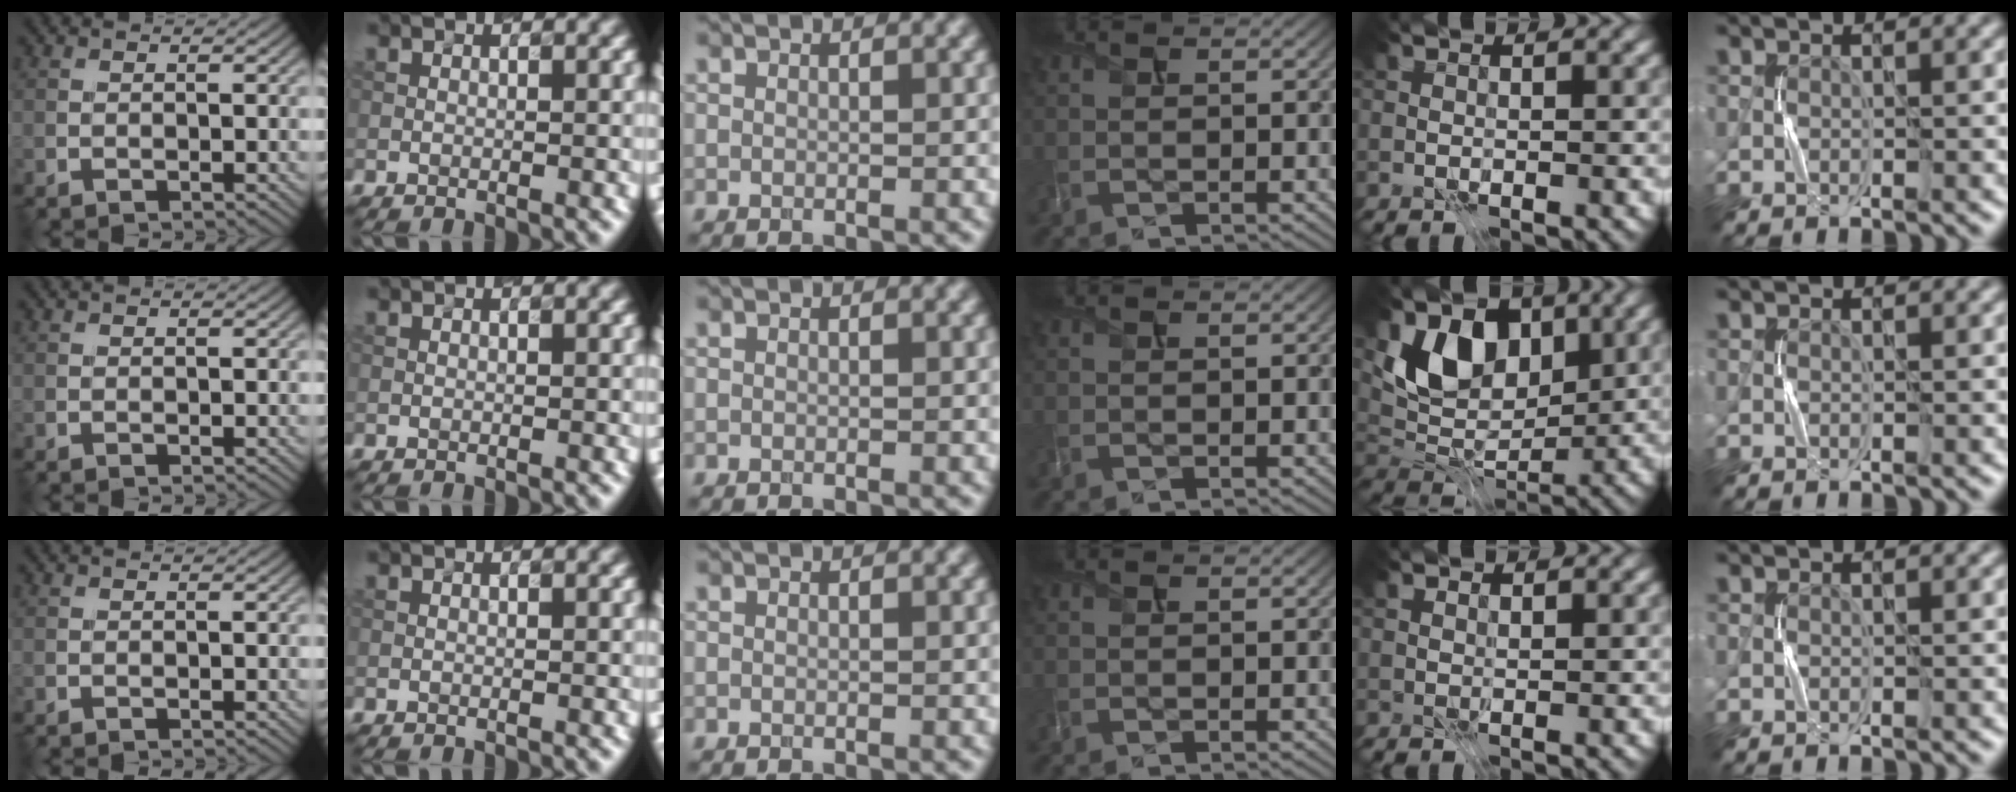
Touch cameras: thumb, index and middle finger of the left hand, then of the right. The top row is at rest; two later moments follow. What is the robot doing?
{"motion": "press", "object": "joystick"}